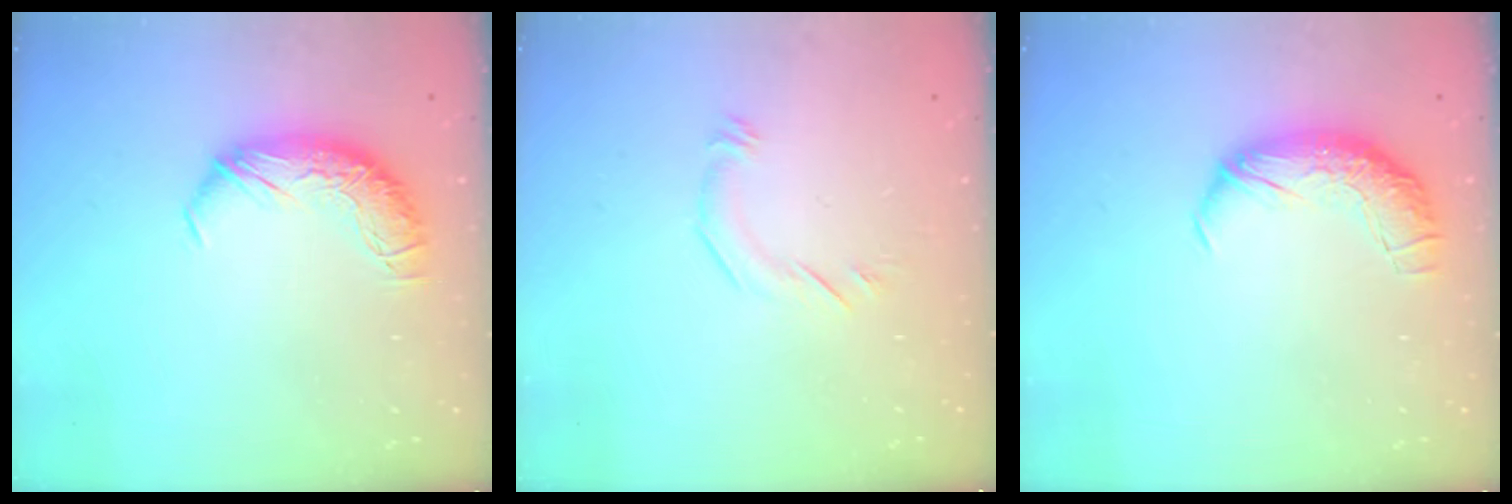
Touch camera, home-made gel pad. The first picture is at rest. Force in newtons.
{"total": 5.8, "press": 5.8, "slide": 0.8}
{"total": 2.5, "press": 1.3, "slide": 2.2}